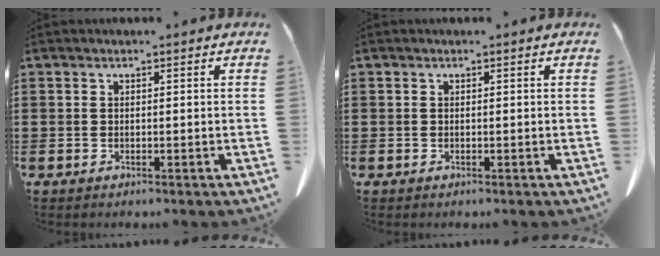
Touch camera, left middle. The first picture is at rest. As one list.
[{"total": 0.0}]